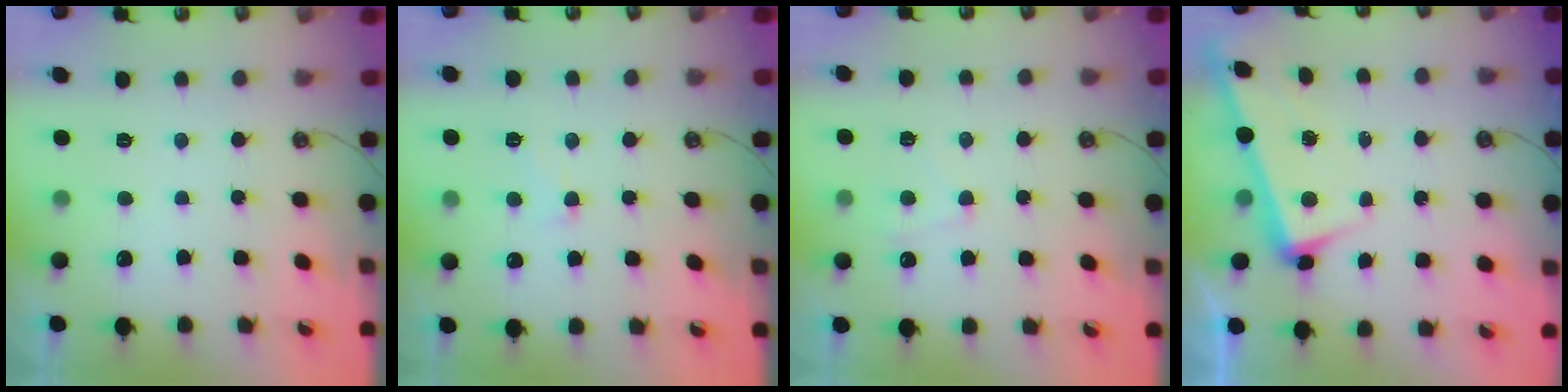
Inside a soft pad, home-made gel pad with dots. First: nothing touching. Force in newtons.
{"total": 0.9, "press": 0.3, "slide": 0.9}
{"total": 1.3, "press": 1.1, "slide": 0.6}
{"total": 3.2, "press": 2.9, "slide": 1.2}